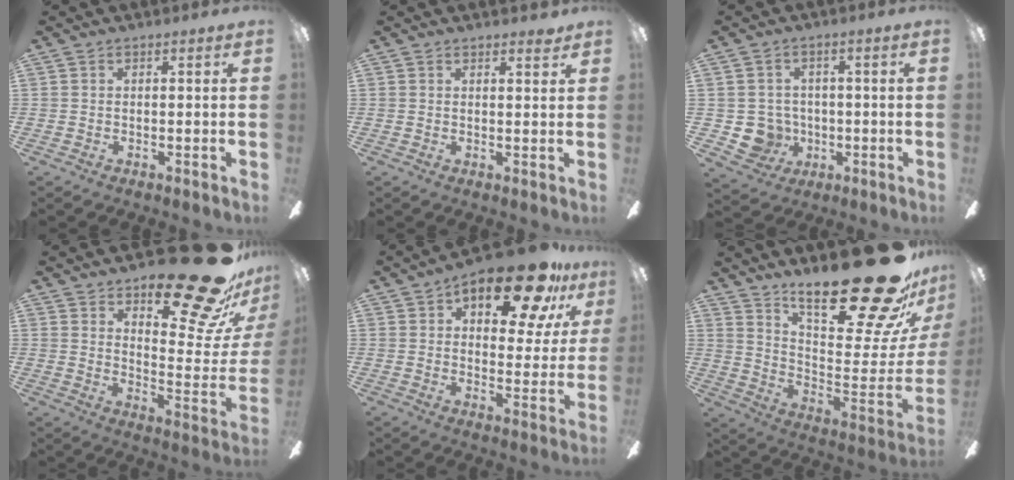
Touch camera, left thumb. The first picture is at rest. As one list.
[{"total": 1.8, "force": [1.6, 0.3, 0.8], "torque": [-0.002, -0.007, 0.025]}, {"total": 7.2, "force": [-0.6, 7.0, 1.7], "torque": [-0.050, 0.000, -0.006]}, {"total": 26.8, "force": [18.1, 10.0, 17.0], "torque": [-0.206, -0.118, 0.293]}, {"total": 17.7, "force": [11.3, 7.3, 11.4], "torque": [-0.150, -0.064, 0.182]}, {"total": 30.4, "force": [21.9, 8.2, 19.4], "torque": [-0.247, -0.171, 0.368]}]